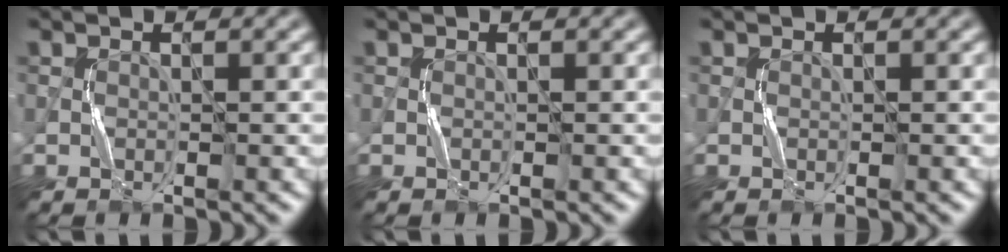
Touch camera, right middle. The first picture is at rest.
{"total": 0.0}
{"total": 0.0}